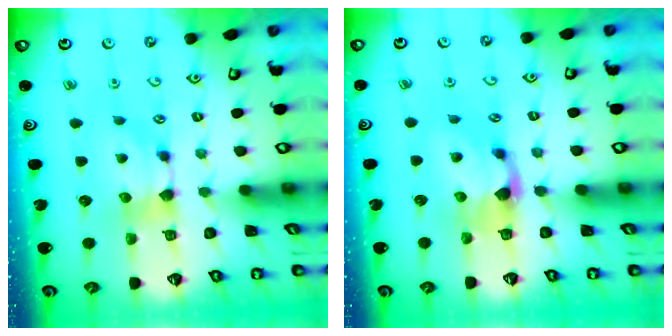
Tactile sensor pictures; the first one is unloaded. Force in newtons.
{"total": 1.6, "press": 1.2, "slide": 1.1}